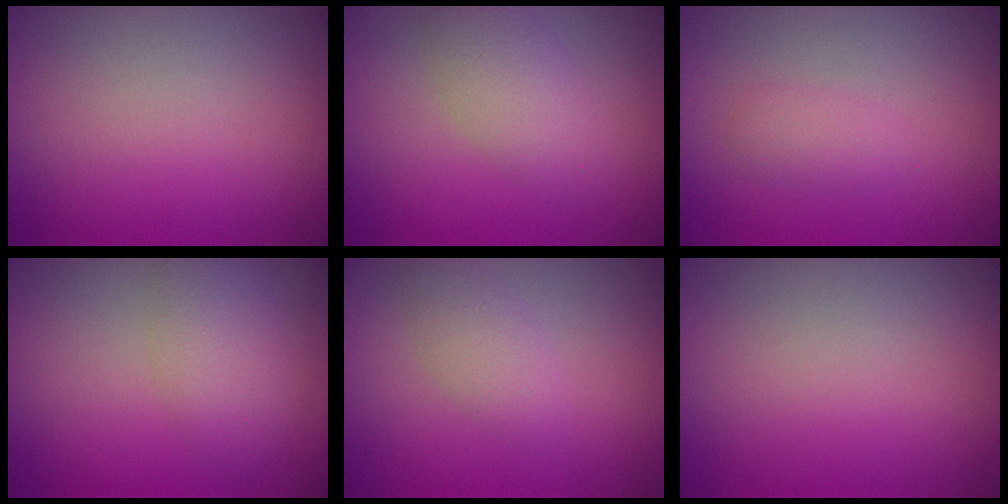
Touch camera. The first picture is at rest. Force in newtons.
{"total": 3.1, "press": 3.1, "slide": 0.0}
{"total": 1.4, "press": 1.4, "slide": 0.0}
{"total": 3.6, "press": 3.6, "slide": 0.2}
{"total": 2.1, "press": 2.1, "slide": 0.1}
{"total": 0.0}